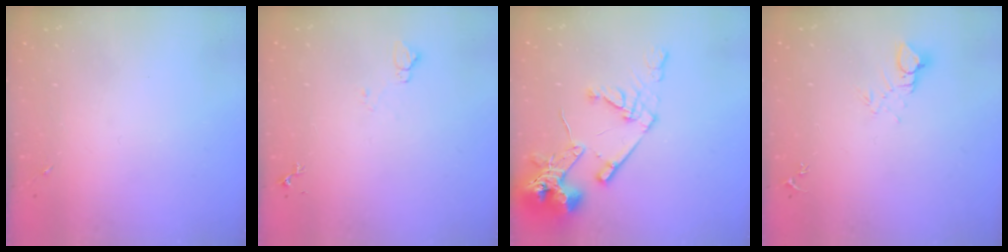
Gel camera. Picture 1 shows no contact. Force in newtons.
{"total": 6.1, "press": 6.0, "slide": 0.8}
{"total": 16.7, "press": 16.5, "slide": 2.1}
{"total": 5.5, "press": 5.5, "slide": 0.4}